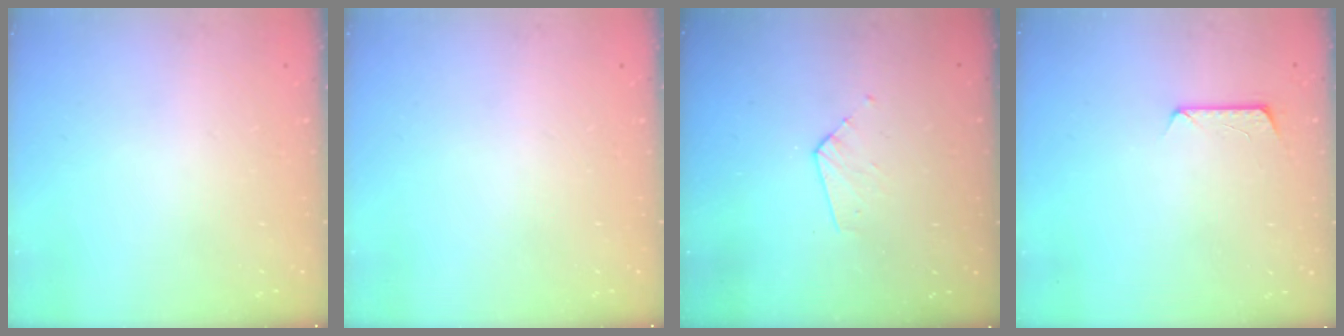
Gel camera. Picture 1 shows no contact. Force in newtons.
{"total": 0.0}
{"total": 3.7, "press": 3.6, "slide": 0.3}
{"total": 7.4, "press": 7.3, "slide": 0.6}